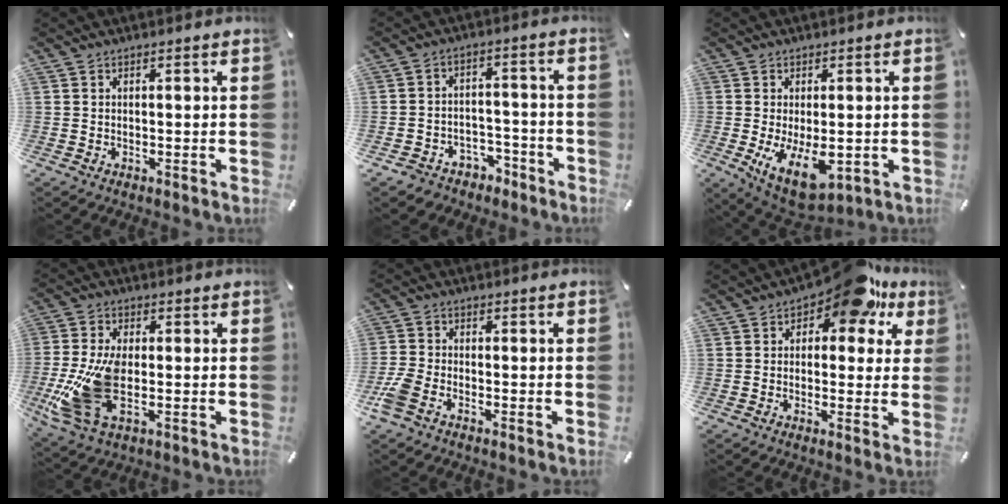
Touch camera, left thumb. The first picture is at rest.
{"total": 5.0, "force": [-2.8, 4.1, 0.8], "torque": [-0.012, 0.020, -0.049]}
{"total": 10.6, "force": [-1.6, 5.8, 8.7], "torque": [-0.151, -0.014, -0.020]}
{"total": 14.4, "force": [-2.0, 7.6, 12.0], "torque": [-0.265, -0.015, -0.032]}
{"total": 5.0, "force": [-2.8, 2.9, 3.0], "torque": [-0.069, 0.008, -0.054]}
{"total": 12.1, "force": [7.7, 5.8, 7.3], "torque": [-0.091, -0.046, 0.131]}